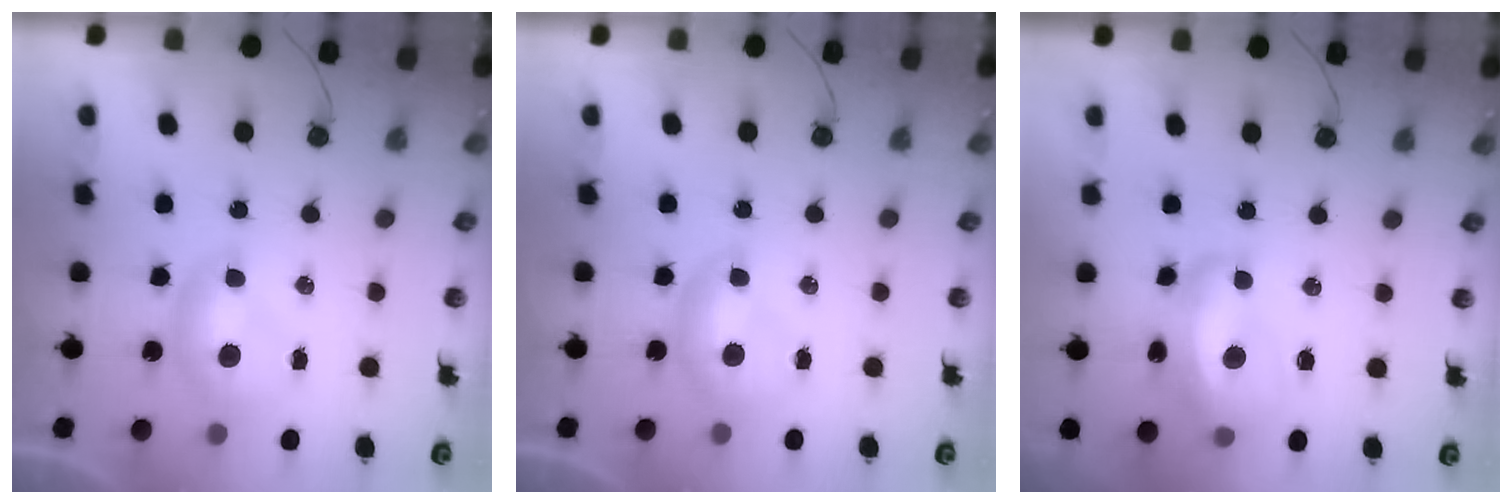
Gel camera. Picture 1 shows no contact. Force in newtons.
{"total": 0.0}
{"total": 8.7, "press": 8.5, "slide": 2.0}